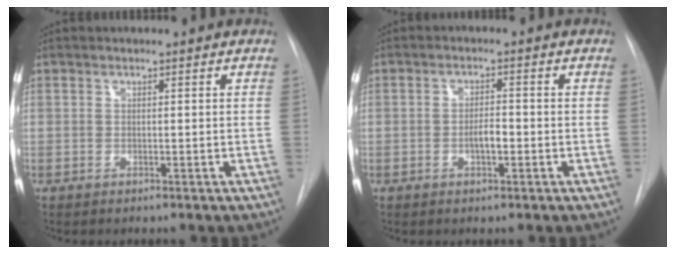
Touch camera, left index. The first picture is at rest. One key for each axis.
{"total": 2.8, "fx": -1.5, "fy": 0.8, "fz": 2.2, "tx": -0.037, "ty": -0.002, "tz": -0.023}